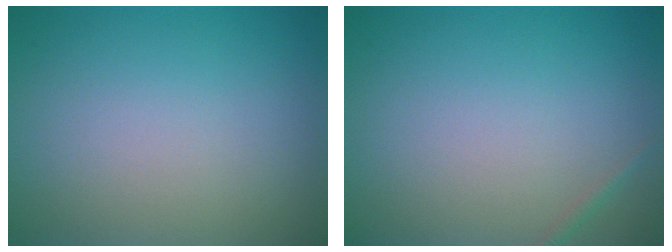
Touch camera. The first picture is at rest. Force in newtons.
{"total": 0.5, "press": 0.5, "slide": 0.0}